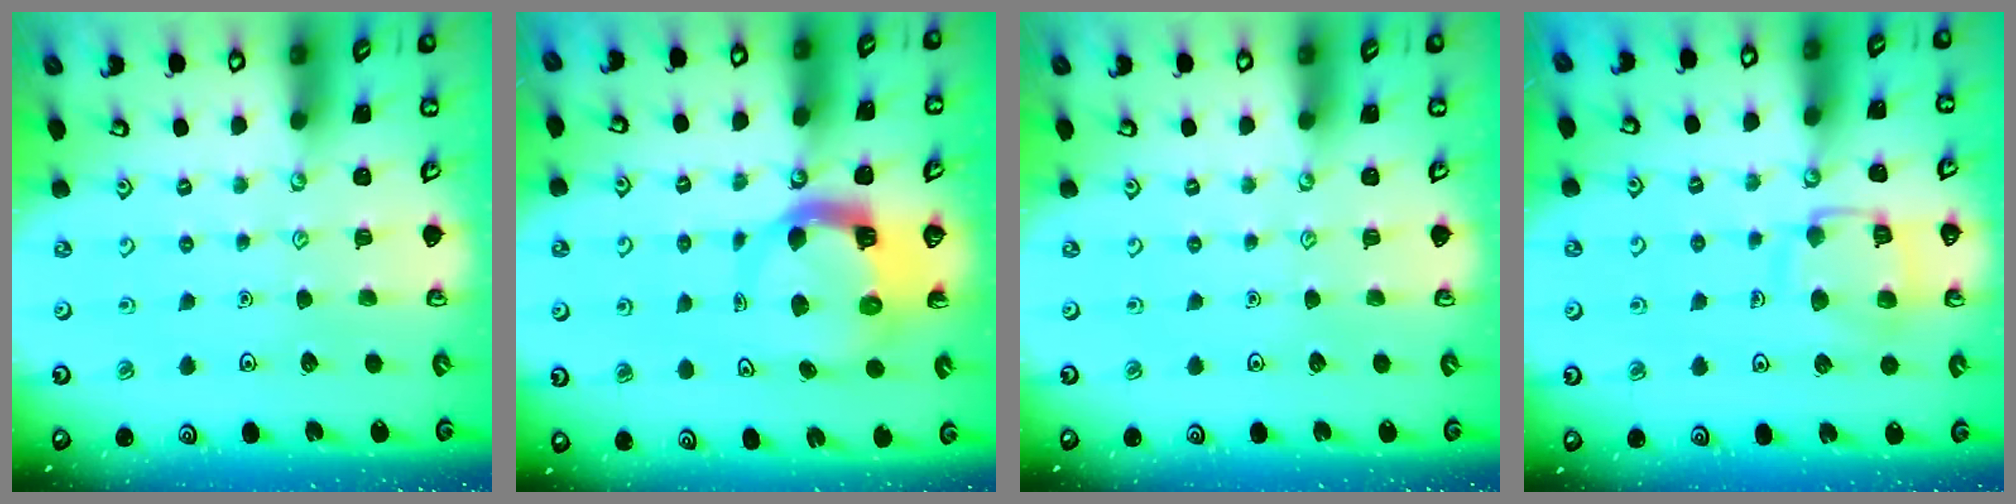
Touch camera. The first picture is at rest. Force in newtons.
{"total": 6.8, "press": 6.7, "slide": 1.0}
{"total": 0.0}
{"total": 12.2, "press": 12.1, "slide": 1.2}